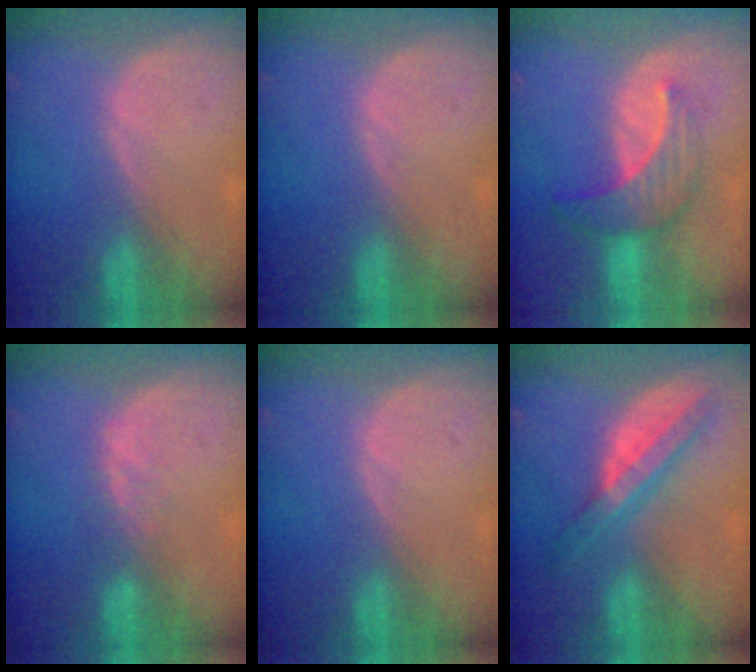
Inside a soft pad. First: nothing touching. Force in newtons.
{"total": 0.0}
{"total": 7.3, "press": 6.7, "slide": 3.0}
{"total": 1.9, "press": 1.8, "slide": 0.5}
{"total": 0.0}
{"total": 6.4, "press": 6.4, "slide": 0.1}